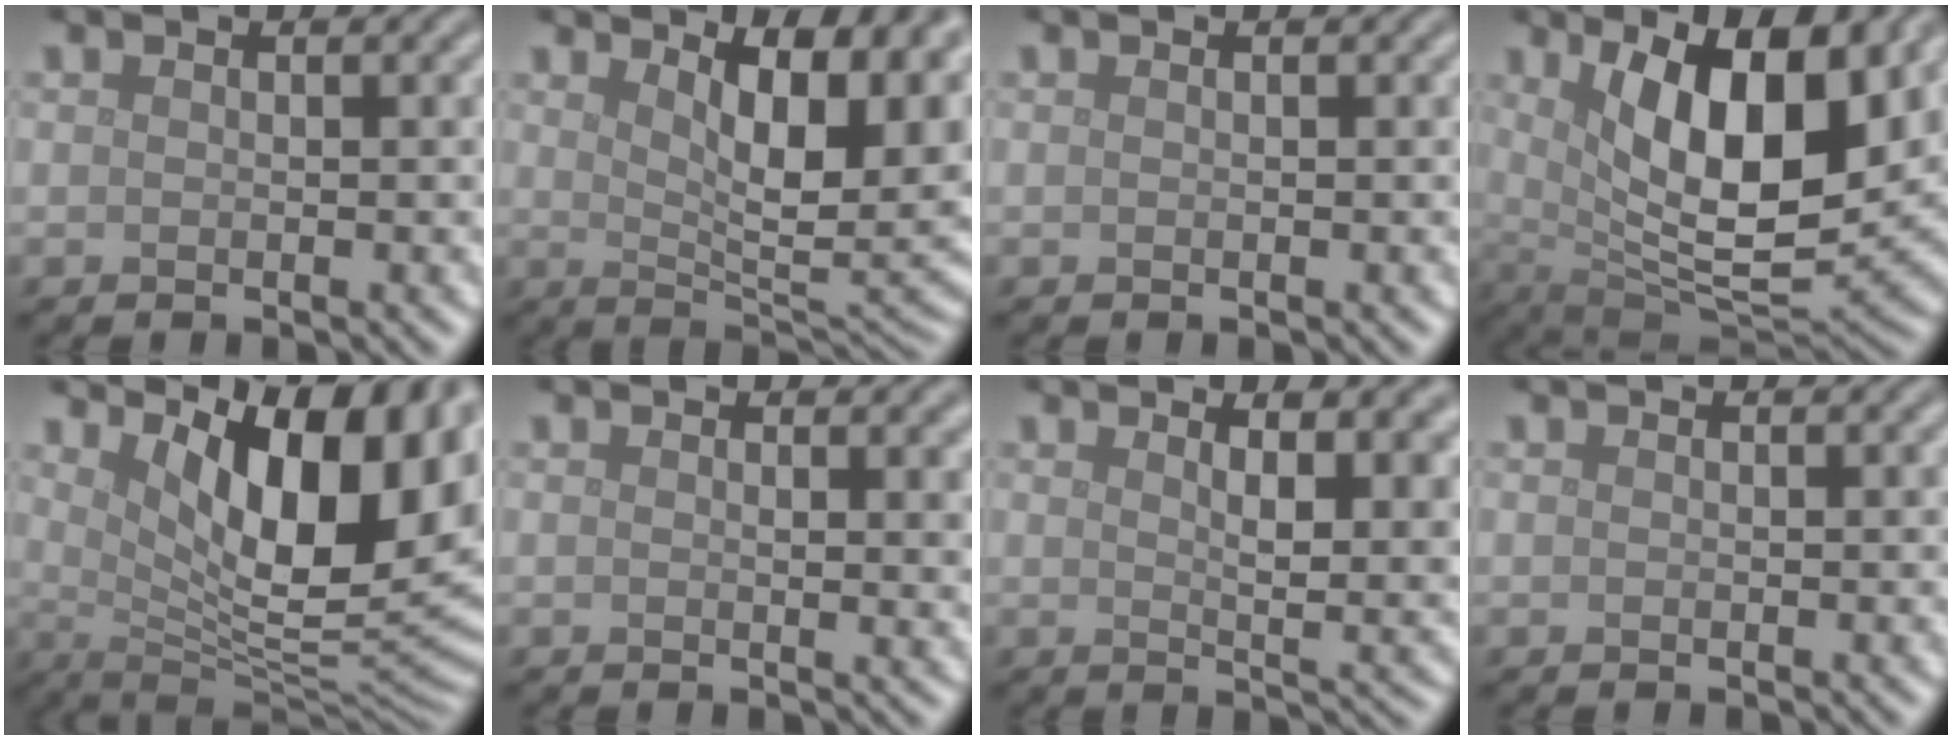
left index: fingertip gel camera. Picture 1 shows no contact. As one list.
[{"total": 9.7, "force": [3.6, 3.8, 8.1], "torque": [-0.103, 0.001, 0.053]}, {"total": 0.0}, {"total": 11.6, "force": [3.8, 4.2, 10.2], "torque": [-0.160, -0.011, 0.068]}, {"total": 13.5, "force": [4.9, 5.0, 11.5], "torque": [-0.157, -0.006, 0.082]}, {"total": 2.5, "force": [0.9, 0.9, 2.2], "torque": [-0.014, 0.001, 0.011]}, {"total": 7.3, "force": [3.1, 2.8, 6.0], "torque": [-0.059, 0.003, 0.044]}, {"total": 0.0}]